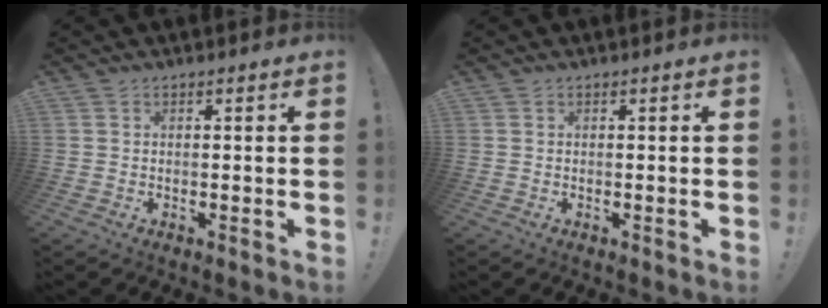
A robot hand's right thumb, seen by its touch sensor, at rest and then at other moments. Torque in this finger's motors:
{"motor_torque": [0.00, 0.00, 0.00, 0.00, 0.00]}